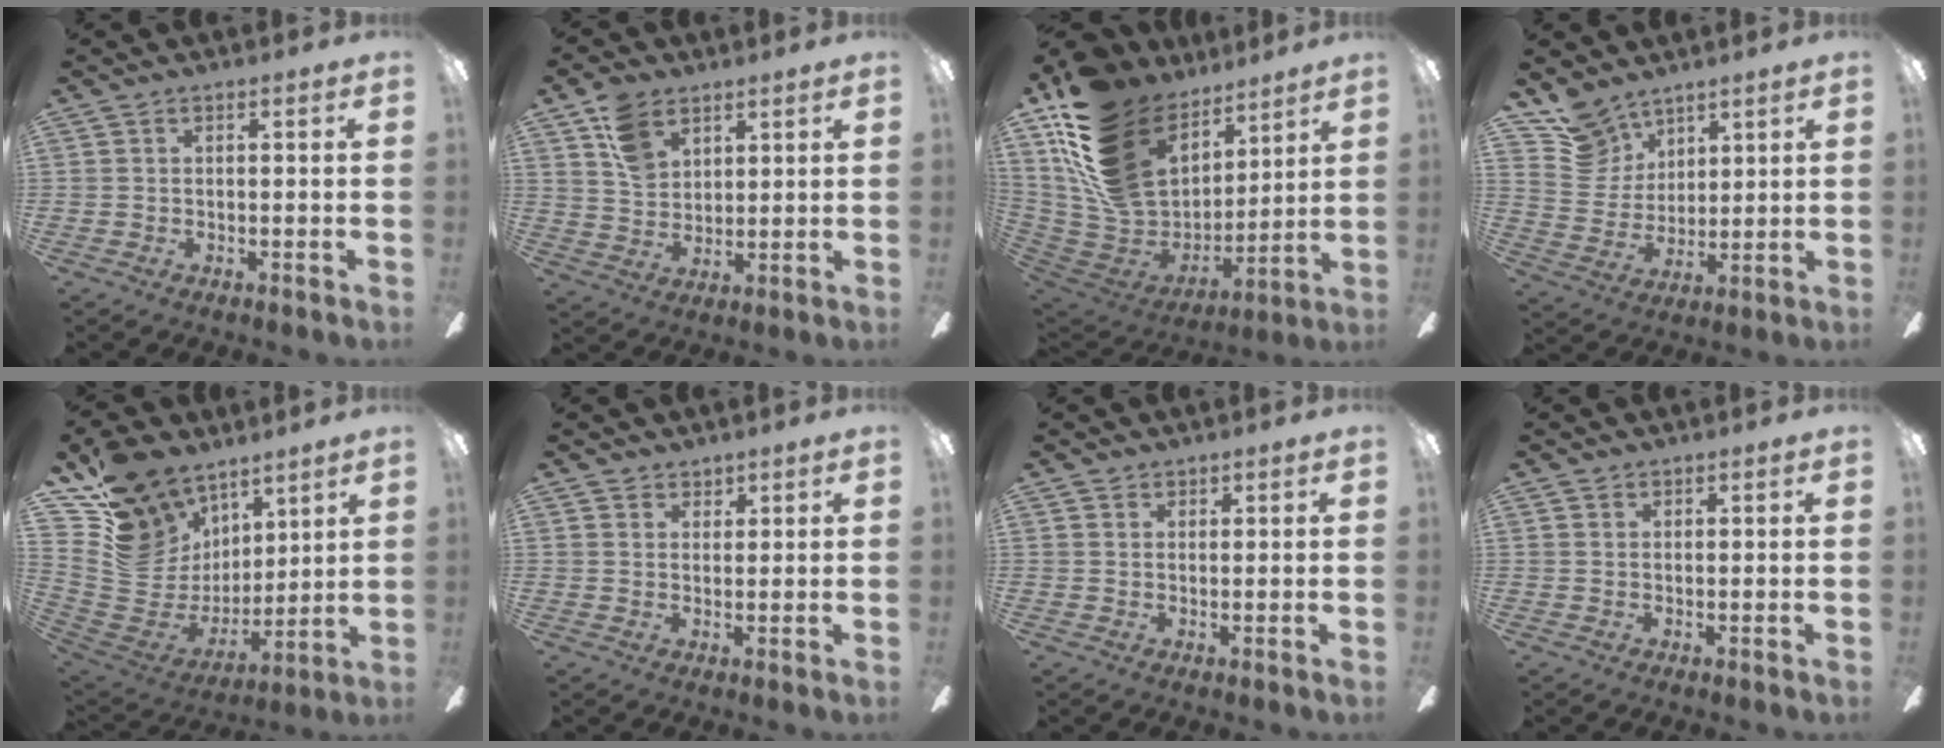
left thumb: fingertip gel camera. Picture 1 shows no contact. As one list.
[{"total": 9.3, "force": [5.7, 6.0, 4.3], "torque": [-0.080, -0.012, 0.108]}, {"total": 23.4, "force": [12.2, 15.6, 12.5], "torque": [-0.275, -0.067, 0.235]}, {"total": 11.1, "force": [8.8, 6.5, 1.4], "torque": [-0.051, -0.050, 0.178]}, {"total": 17.7, "force": [10.3, 12.9, 6.3], "torque": [-0.152, -0.068, 0.210]}, {"total": 2.4, "force": [1.8, 1.5, -0.2], "torque": [0.007, -0.003, 0.033]}, {"total": 1.4, "force": [1.1, 0.8, 0.1], "torque": [-0.001, 0.001, 0.021]}, {"total": 0.8, "force": [0.7, 0.5, 0.1], "torque": [-0.002, 0.001, 0.013]}]